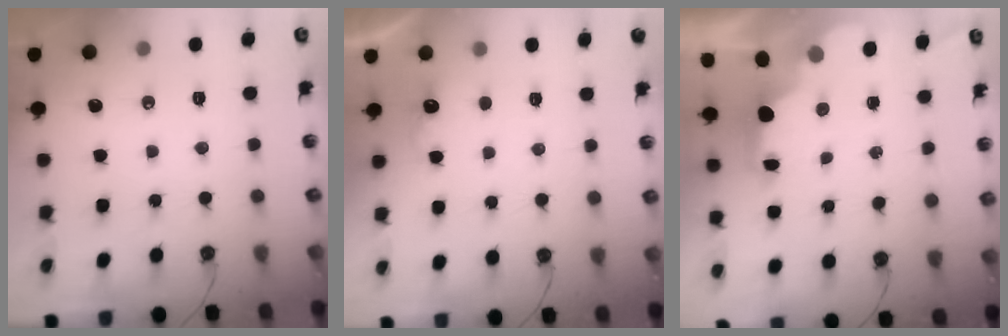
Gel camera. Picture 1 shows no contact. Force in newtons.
{"total": 2.2, "press": 2.0, "slide": 0.9}
{"total": 2.2, "press": 2.1, "slide": 0.7}